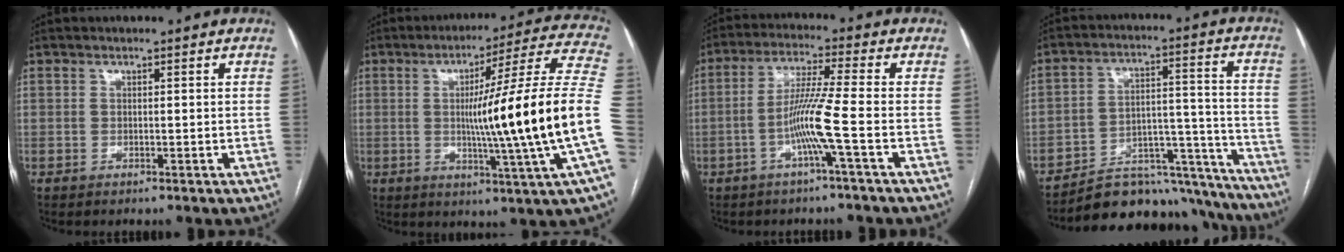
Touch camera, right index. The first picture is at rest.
{"total": 22.9, "force": [-2.4, -2.5, 22.6], "torque": [-0.276, -0.001, -0.053]}
{"total": 8.0, "force": [-2.8, -2.0, 7.2], "torque": [-0.144, 0.001, -0.057]}
{"total": 20.8, "force": [-19.4, 6.1, 4.5], "torque": [-0.029, 0.053, -0.269]}